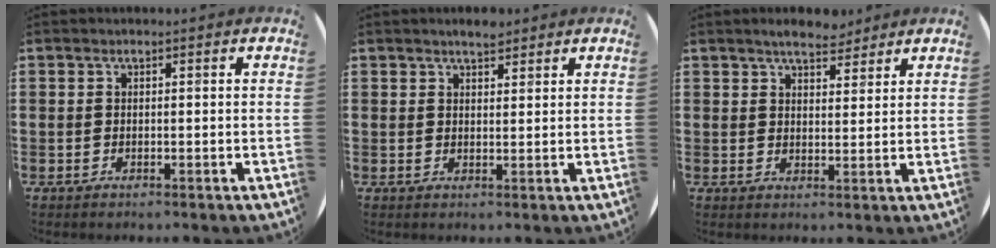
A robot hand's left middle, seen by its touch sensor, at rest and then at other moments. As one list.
[{"total": 2.3, "force": [2.1, 0.7, 0.6], "torque": [-0.013, 0.004, 0.038]}, {"total": 4.1, "force": [3.8, 1.1, 1.1], "torque": [-0.020, -0.009, 0.067]}]